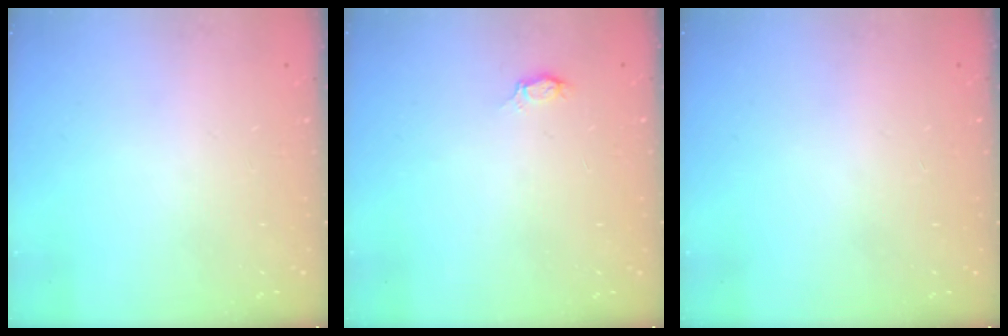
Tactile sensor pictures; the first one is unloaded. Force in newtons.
{"total": 2.8, "press": 2.8, "slide": 0.3}
{"total": 1.2, "press": 1.2, "slide": 0.2}